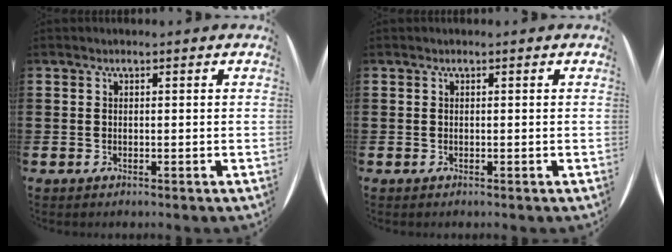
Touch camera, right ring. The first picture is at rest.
{"total": 0.0}